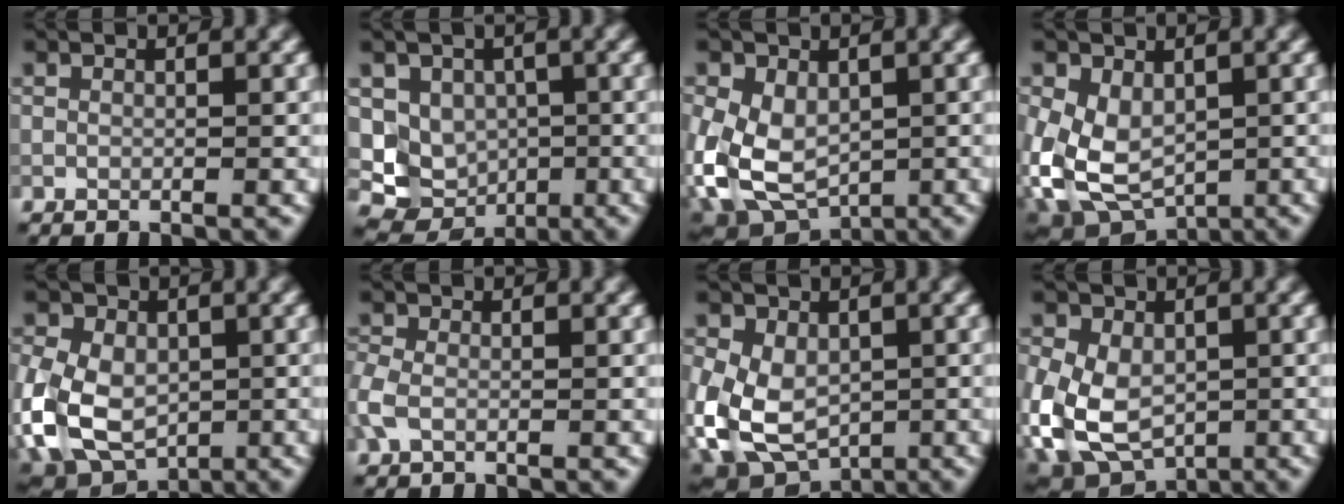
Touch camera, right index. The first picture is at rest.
{"total": 5.3, "force": [0.2, 4.9, 2.1], "torque": [-0.016, -0.020, 0.005]}
{"total": 8.6, "force": [-1.3, 6.0, 6.0], "torque": [-0.138, -0.019, -0.017]}
{"total": 7.6, "force": [-0.8, 5.3, 5.3], "torque": [-0.122, -0.023, -0.004]}
{"total": 10.5, "force": [-2.4, 7.3, 7.1], "torque": [-0.155, -0.016, -0.053]}
{"total": 2.6, "force": [-0.7, 1.8, 1.7], "torque": [-0.051, 0.003, -0.025]}
{"total": 9.8, "force": [-2.0, 6.9, 6.7], "torque": [-0.143, -0.022, -0.033]}
{"total": 9.8, "force": [-2.5, 6.7, 6.8], "torque": [-0.153, -0.025, -0.046]}